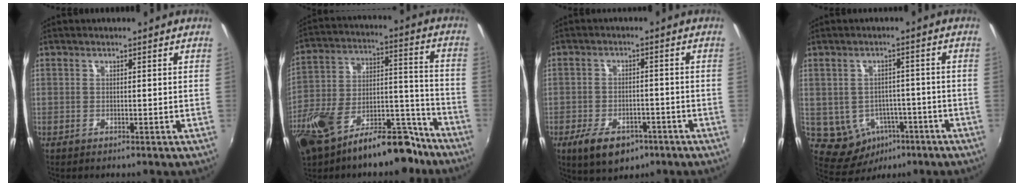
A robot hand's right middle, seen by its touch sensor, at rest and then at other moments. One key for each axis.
{"total": 20.9, "fx": -13.8, "fy": 9.1, "fz": 12.8, "tx": -0.241, "ty": 0.007, "tz": -0.210}
{"total": 9.2, "fx": -5.5, "fy": 5.0, "fz": 5.4, "tx": -0.122, "ty": -0.012, "tz": -0.084}
{"total": 8.8, "fx": -3.5, "fy": 7.4, "fz": 3.4, "tx": -0.084, "ty": 0.007, "tz": -0.024}